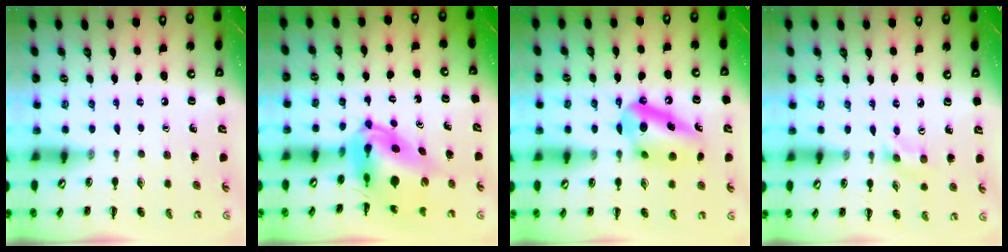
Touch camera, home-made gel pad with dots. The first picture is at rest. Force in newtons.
{"total": 8.6, "press": 8.2, "slide": 2.5}
{"total": 11.5, "press": 11.4, "slide": 1.6}
{"total": 1.6, "press": 1.5, "slide": 0.5}